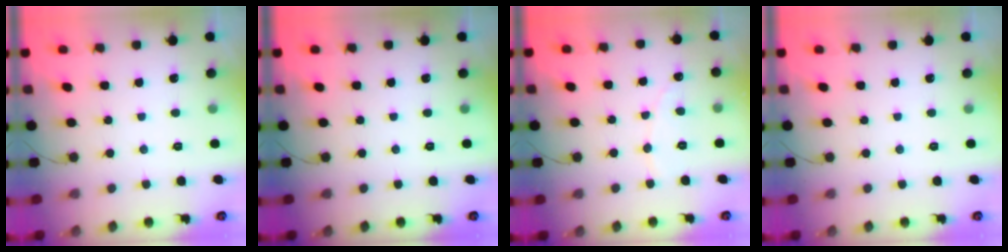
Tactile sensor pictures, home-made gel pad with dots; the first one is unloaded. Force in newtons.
{"total": 0.0}
{"total": 2.6, "press": 2.6, "slide": 0.2}
{"total": 0.0}